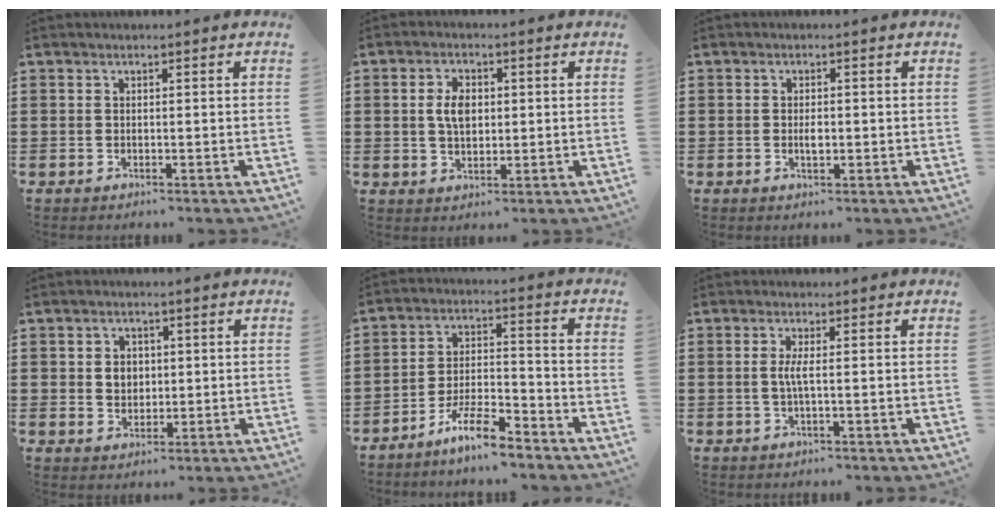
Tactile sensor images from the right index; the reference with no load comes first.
{"total": 4.4, "force": [0.5, 2.6, 3.6], "torque": [-0.075, 0.011, 0.007]}
{"total": 1.8, "force": [-0.2, 0.7, 1.6], "torque": [-0.030, 0.002, -0.003]}
{"total": 2.7, "force": [0.3, 2.3, 1.4], "torque": [-0.036, 0.007, 0.005]}
{"total": 7.7, "force": [-6.4, 1.1, 4.2], "torque": [-0.088, 0.005, -0.120]}
{"total": 2.4, "force": [-0.1, -0.2, 2.4], "torque": [-0.054, -0.012, -0.005]}